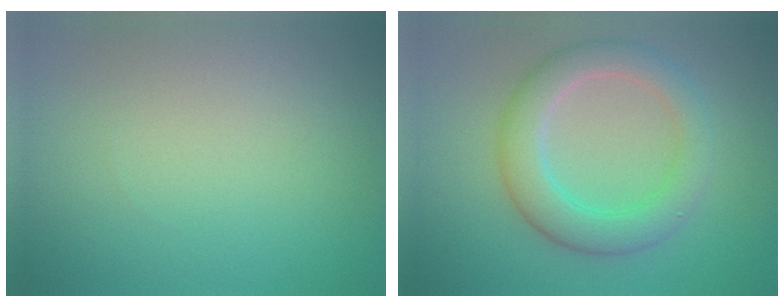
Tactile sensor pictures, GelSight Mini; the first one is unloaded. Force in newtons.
{"total": 4.9, "press": 4.8, "slide": 0.4}